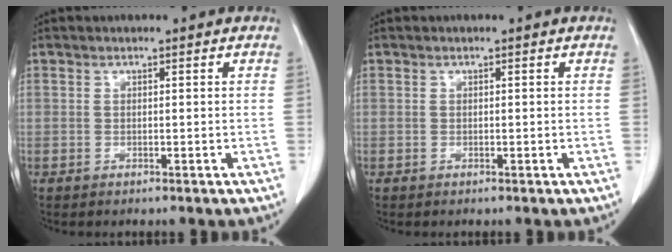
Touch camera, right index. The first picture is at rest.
{"total": 0.0}